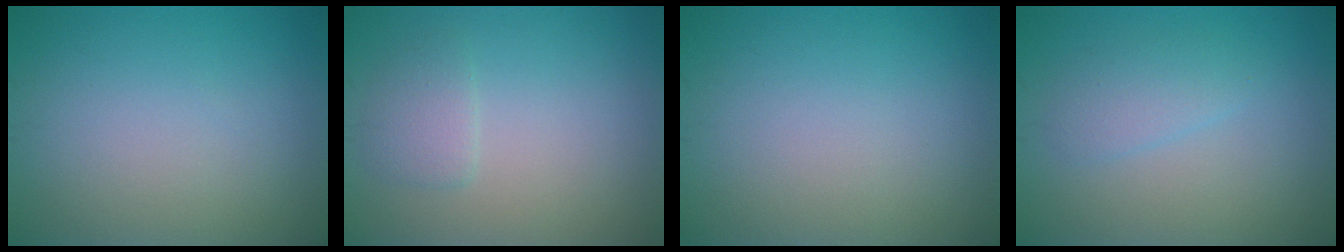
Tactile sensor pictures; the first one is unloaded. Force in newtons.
{"total": 1.7, "press": 1.6, "slide": 0.2}
{"total": 0.0}
{"total": 2.0, "press": 2.0, "slide": 0.1}